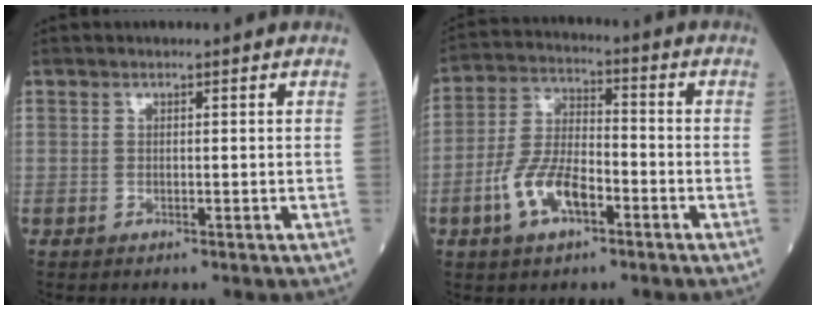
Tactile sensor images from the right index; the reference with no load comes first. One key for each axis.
{"total": 9.2, "fx": -4.0, "fy": 4.0, "fz": 7.3, "tx": -0.155, "ty": 0.010, "tz": -0.077}